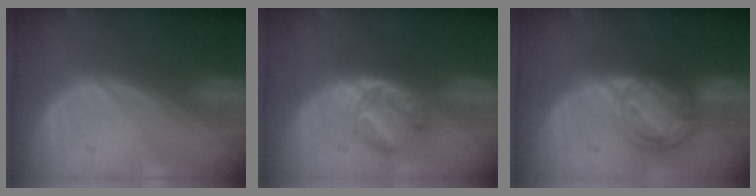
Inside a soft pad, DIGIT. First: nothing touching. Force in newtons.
{"total": 5.2, "press": 4.8, "slide": 2.0}
{"total": 8.4, "press": 7.0, "slide": 4.6}